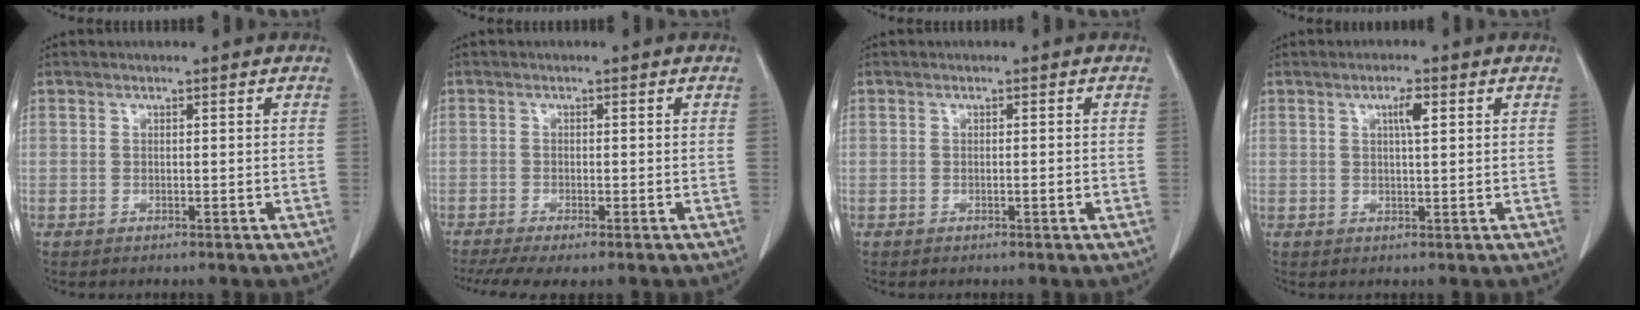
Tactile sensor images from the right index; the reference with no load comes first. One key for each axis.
{"total": 6.0, "fx": -4.4, "fy": 1.1, "fz": 3.9, "tx": -0.064, "ty": -0.012, "tz": -0.074}
{"total": 0.9, "fx": -0.4, "fy": -0.1, "fz": 0.9, "tx": -0.015, "ty": -0.001, "tz": -0.004}
{"total": 2.7, "fx": 1.0, "fy": 0.3, "fz": 2.4, "tx": -0.042, "ty": 0.001, "tz": 0.016}